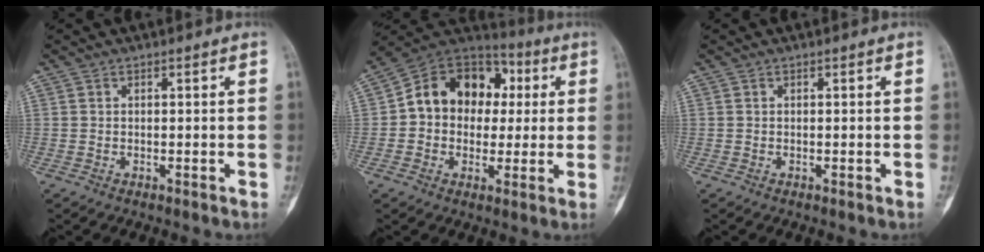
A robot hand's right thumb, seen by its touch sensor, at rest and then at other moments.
{"total": 16.0, "force": [1.9, 12.6, 9.8], "torque": [-0.113, 0.034, 0.021]}
{"total": 0.0}